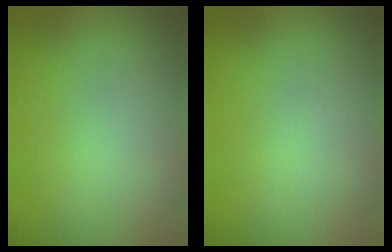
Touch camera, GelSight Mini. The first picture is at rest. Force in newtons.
{"total": 0.0}